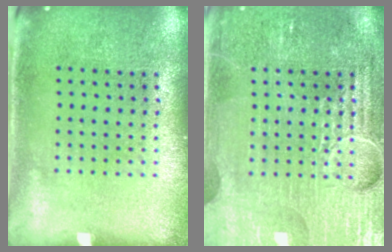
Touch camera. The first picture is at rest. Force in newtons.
{"total": 4.5, "press": 4.5, "slide": 0.6}